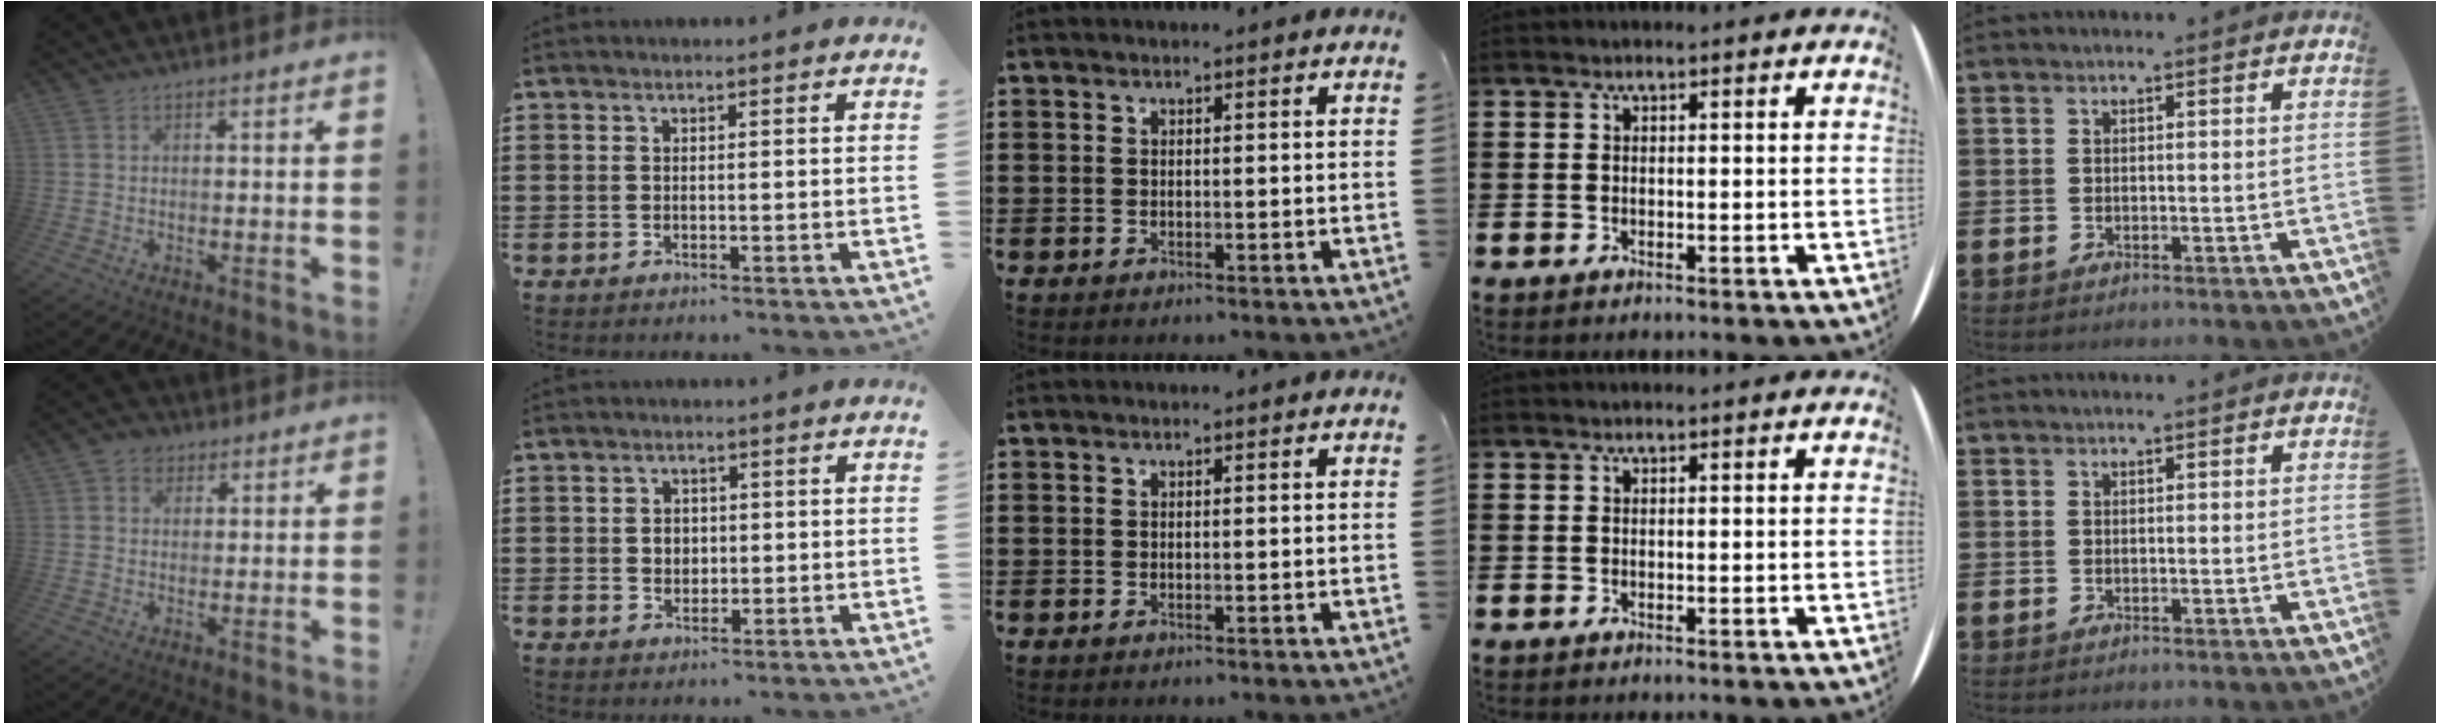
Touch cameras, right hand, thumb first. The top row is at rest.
{"thumb": {"total": 4.0, "force": [1.7, 3.5, 1.1], "torque": [-0.018, 0.000, 0.031]}, "index": {"total": 2.4, "force": [0.1, 2.1, 1.2], "torque": [-0.020, 0.005, -0.001]}}